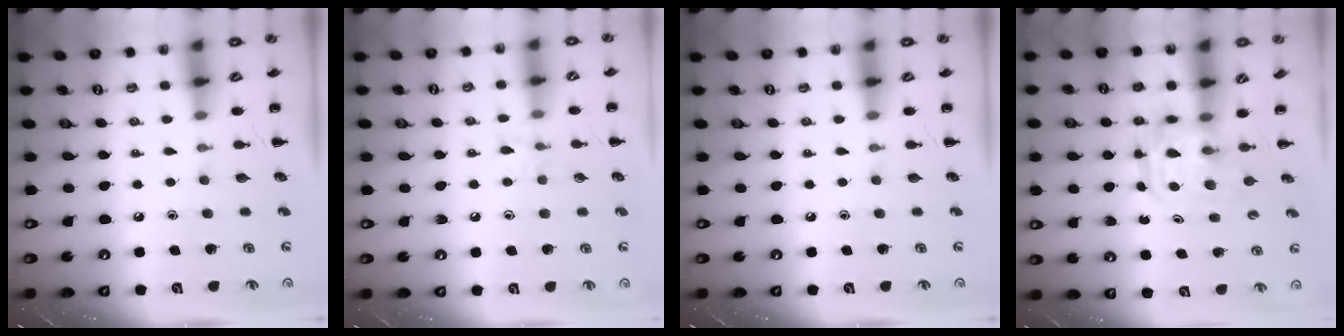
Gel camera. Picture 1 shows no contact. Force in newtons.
{"total": 6.2, "press": 6.0, "slide": 1.4}
{"total": 0.0}
{"total": 3.1, "press": 3.1, "slide": 0.2}